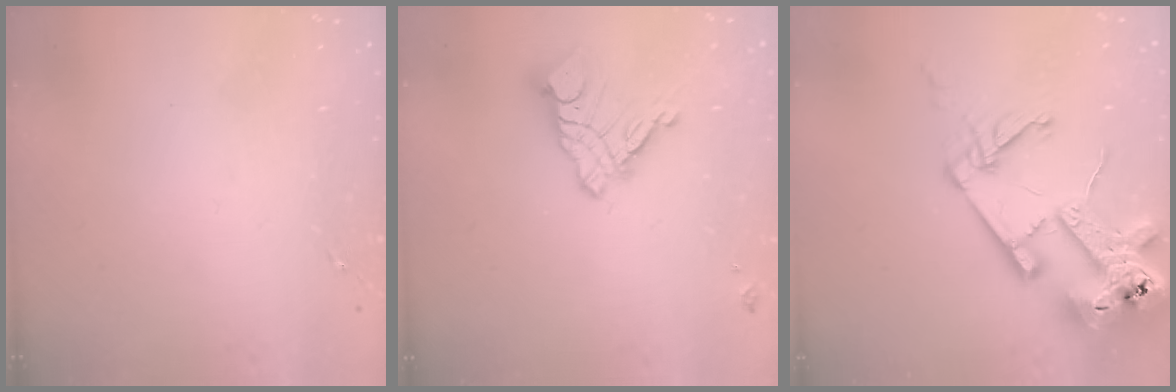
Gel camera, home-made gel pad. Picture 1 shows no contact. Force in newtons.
{"total": 12.6, "press": 12.5, "slide": 1.1}
{"total": 21.7, "press": 21.5, "slide": 2.7}